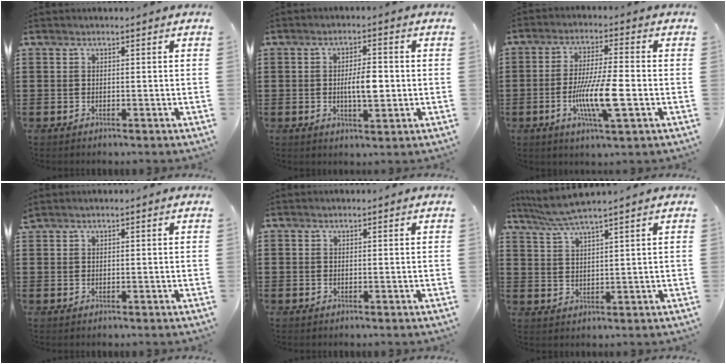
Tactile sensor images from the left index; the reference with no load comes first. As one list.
[{"total": 4.9, "force": [-0.2, 1.7, 4.6], "torque": [-0.074, 0.002, -0.008]}, {"total": 9.5, "force": [-2.6, 1.6, 9.0], "torque": [-0.173, -0.009, -0.049]}, {"total": 0.6, "force": [0.5, 0.1, 0.2], "torque": [-0.005, 0.001, 0.011]}, {"total": 0.0}, {"total": 3.9, "force": [3.4, -0.1, 1.9], "torque": [-0.046, -0.011, 0.061]}]